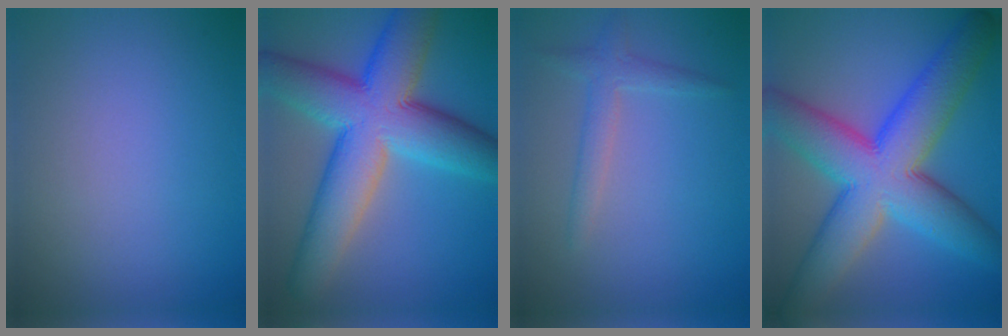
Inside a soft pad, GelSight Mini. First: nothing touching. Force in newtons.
{"total": 12.5, "press": 12.5, "slide": 0.8}
{"total": 2.1, "press": 2.1, "slide": 0.1}
{"total": 12.5, "press": 12.5, "slide": 0.4}